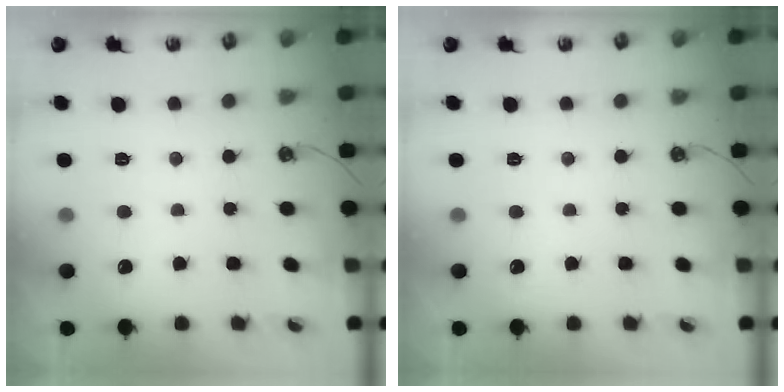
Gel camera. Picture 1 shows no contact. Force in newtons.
{"total": 0.0}